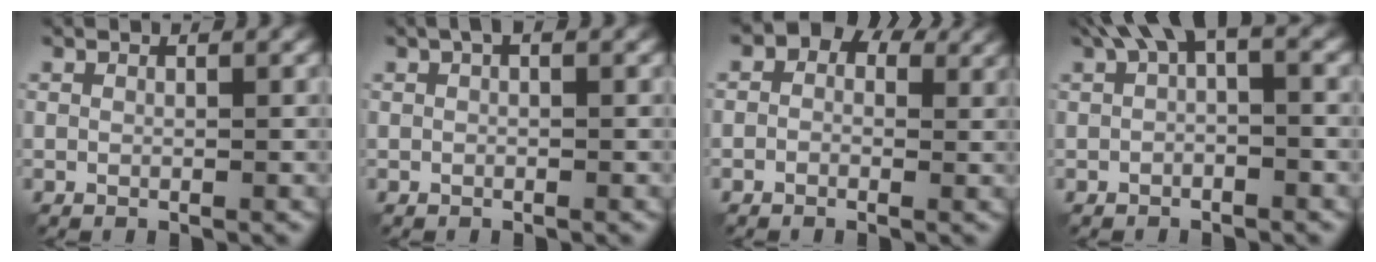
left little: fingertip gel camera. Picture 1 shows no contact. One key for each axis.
{"total": 1.3, "fx": 0.3, "fy": 0.7, "fz": 1.0, "tx": -0.017, "ty": 0.002, "tz": 0.008}
{"total": 6.6, "fx": 2.5, "fy": 5.0, "fz": 3.4, "tx": -0.035, "ty": 0.023, "tz": 0.001}
{"total": 5.2, "fx": 1.6, "fy": 2.4, "fz": 4.4, "tx": -0.073, "ty": 0.020, "tz": 0.024}